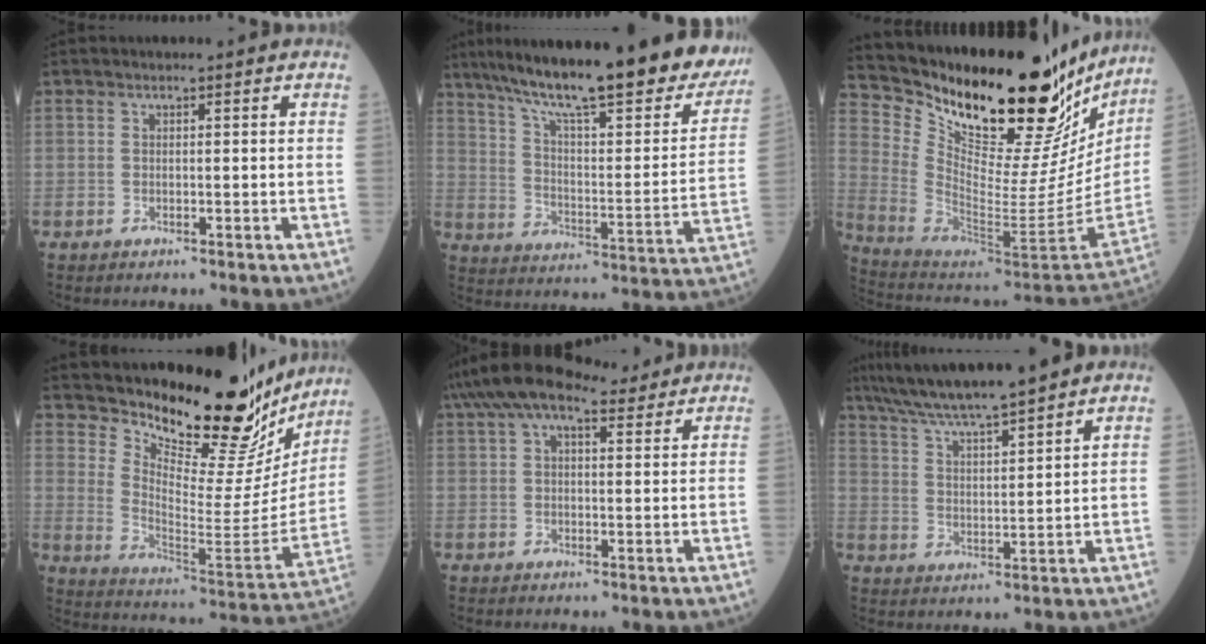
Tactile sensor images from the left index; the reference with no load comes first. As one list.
[{"total": 30.5, "force": [25.1, 4.8, 16.7], "torque": [-0.265, -0.046, 0.337]}, {"total": 32.6, "force": [27.0, 8.4, 16.3], "torque": [-0.270, -0.088, 0.388]}, {"total": 22.2, "force": [19.9, 5.2, 8.3], "torque": [-0.120, -0.078, 0.275]}, {"total": 11.0, "force": [8.1, 3.8, 6.4], "torque": [-0.123, 0.058, 0.136]}, {"total": 12.9, "force": [11.2, -0.2, 6.4], "torque": [-0.118, 0.022, 0.188]}]